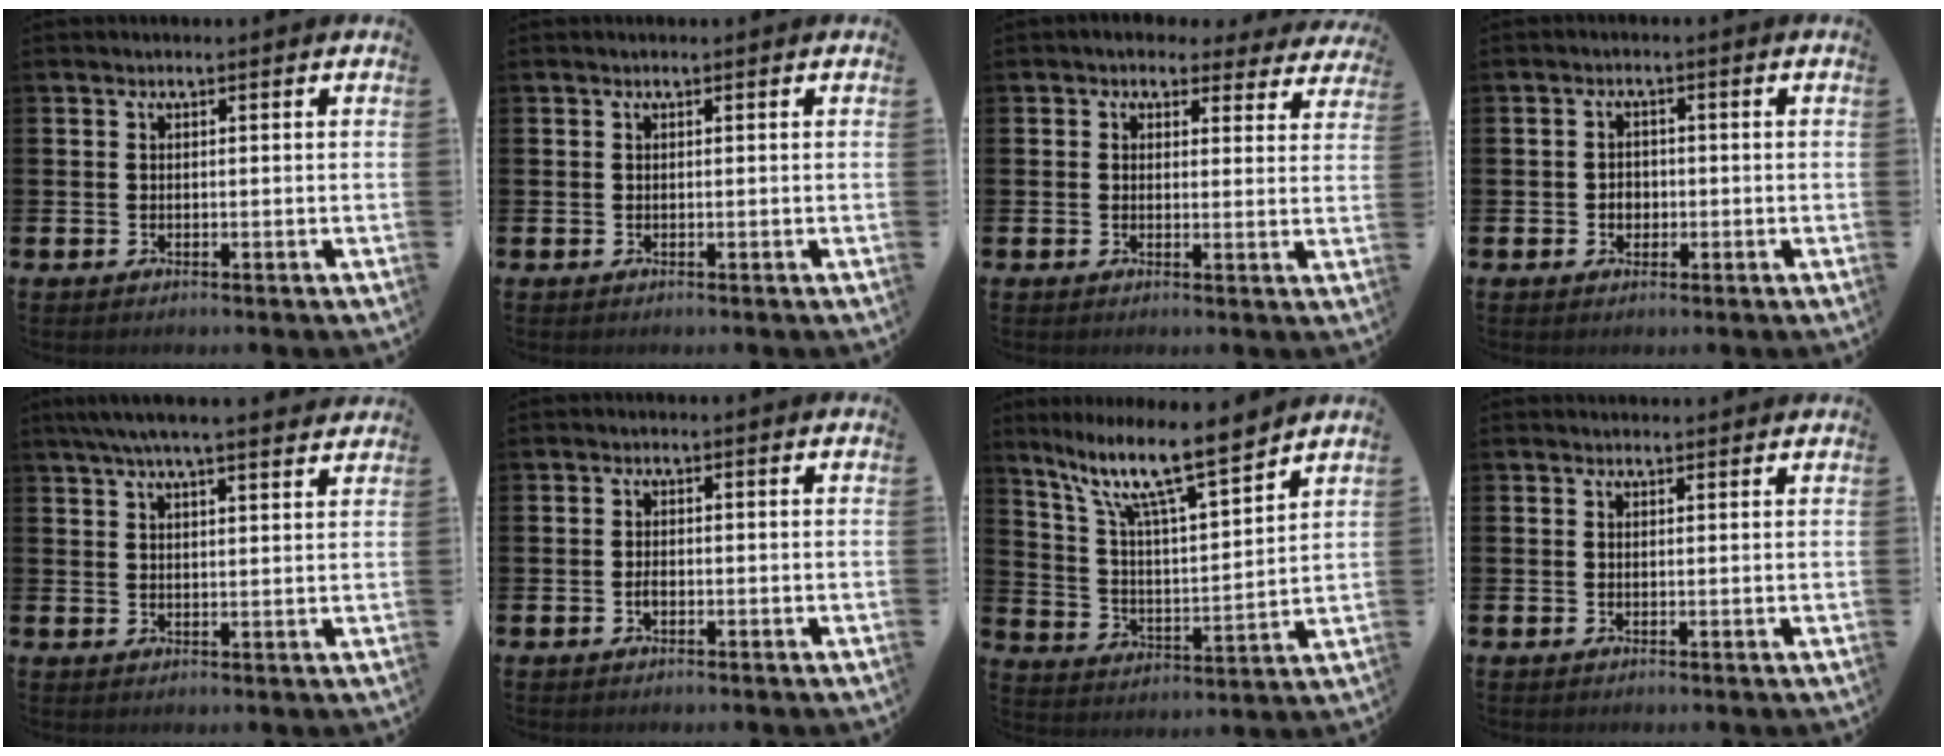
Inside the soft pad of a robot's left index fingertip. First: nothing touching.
{"total": 0.0}
{"total": 3.4, "force": [2.9, 1.6, 0.5], "torque": [-0.013, -0.015, 0.049]}
{"total": 2.1, "force": [-0.3, 1.8, 0.9], "torque": [-0.003, 0.000, -0.013]}
{"total": 5.8, "force": [5.3, 0.3, 2.4], "torque": [-0.059, -0.010, 0.098]}
{"total": 1.2, "force": [-0.4, 0.7, 0.9], "torque": [-0.016, 0.000, -0.009]}
{"total": 11.9, "force": [9.6, 2.0, 6.8], "torque": [-0.156, -0.058, 0.160]}
{"total": 1.0, "force": [1.0, 0.2, 0.0], "torque": [0.006, -0.001, 0.017]}